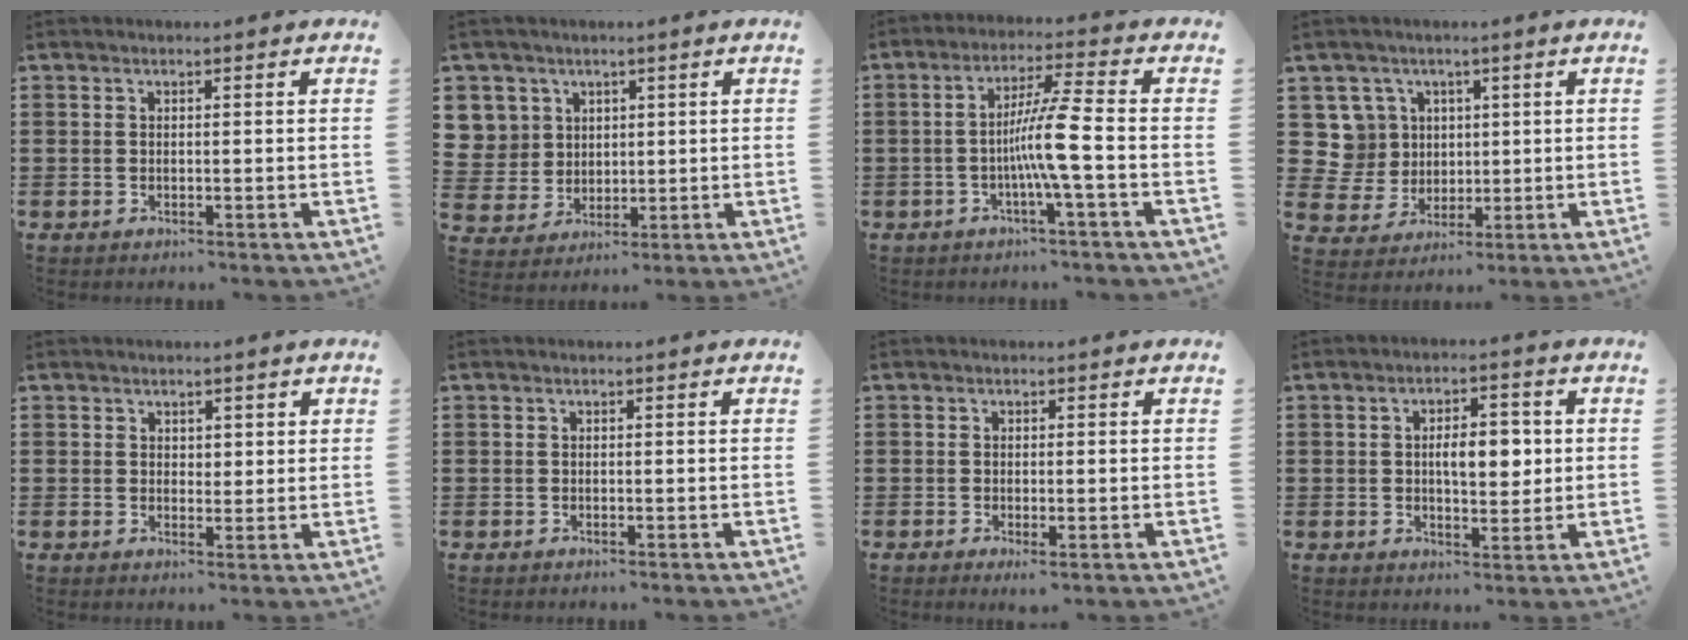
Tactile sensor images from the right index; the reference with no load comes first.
{"total": 6.5, "force": [2.0, 6.1, 0.4], "torque": [-0.050, 0.007, 0.040]}
{"total": 7.5, "force": [-1.8, -0.7, 7.3], "torque": [-0.134, -0.010, -0.038]}
{"total": 8.1, "force": [2.2, 7.5, 2.2], "torque": [-0.086, 0.010, 0.043]}
{"total": 1.8, "force": [1.2, 1.3, 0.2], "torque": [-0.001, 0.005, 0.022]}
{"total": 0.0}
{"total": 0.9, "force": [-0.3, 0.1, 0.9], "torque": [-0.018, -0.006, -0.003]}
{"total": 6.0, "force": [0.4, 2.8, 5.3], "torque": [-0.080, 0.000, -0.002]}